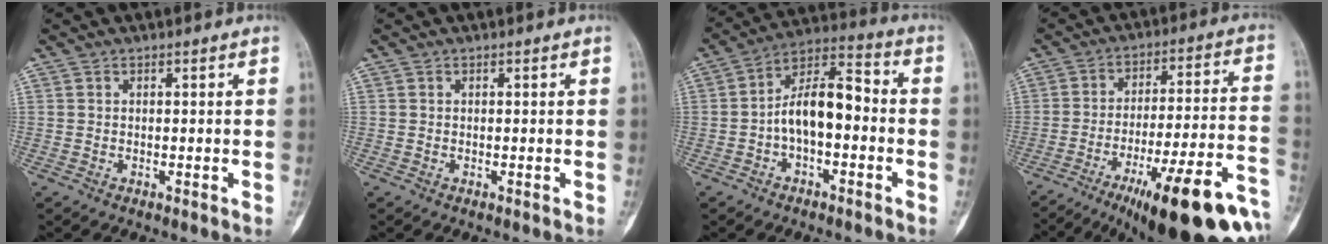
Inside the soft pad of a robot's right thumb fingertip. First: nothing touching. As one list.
[{"total": 0.0}, {"total": 11.4, "force": [-1.9, 5.9, 9.6], "torque": [-0.151, 0.049, -0.042]}, {"total": 25.6, "force": [-14.1, 5.0, 20.8], "torque": [-0.240, 0.058, -0.207]}]